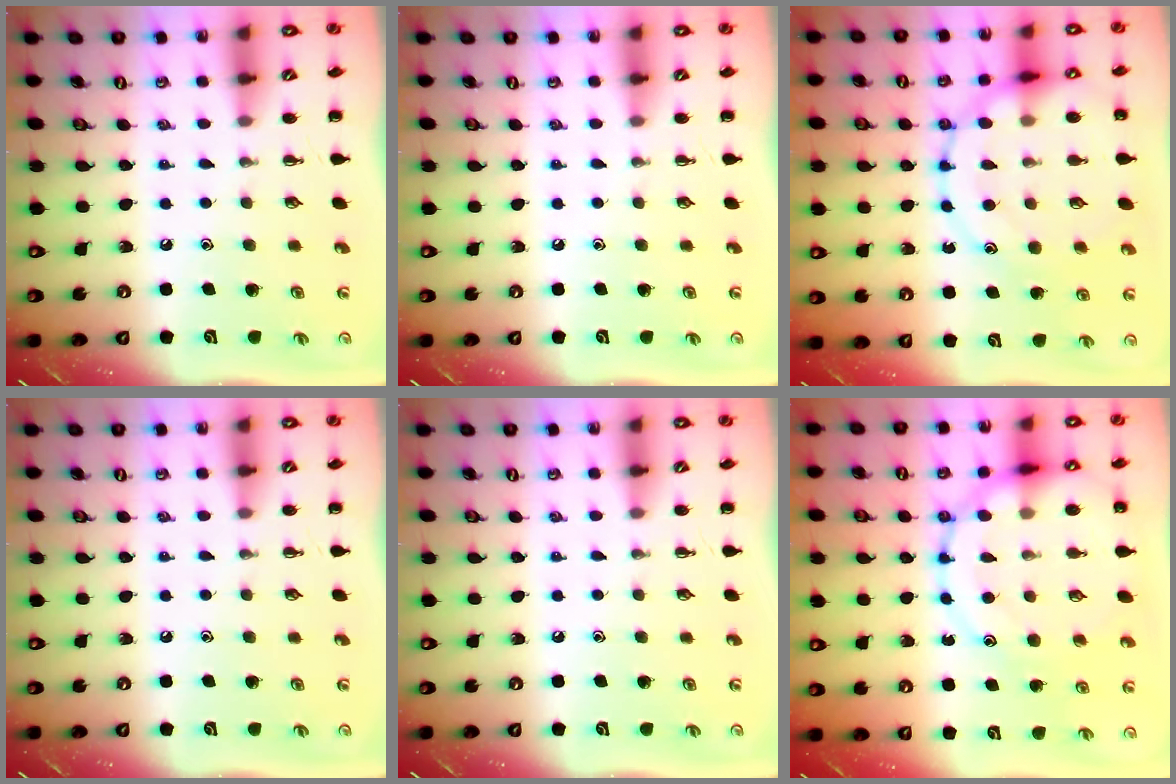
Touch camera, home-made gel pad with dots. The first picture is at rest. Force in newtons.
{"total": 0.0}
{"total": 18.7, "press": 18.7, "slide": 1.0}
{"total": 0.0}
{"total": 0.0}
{"total": 18.7, "press": 18.6, "slide": 1.5}